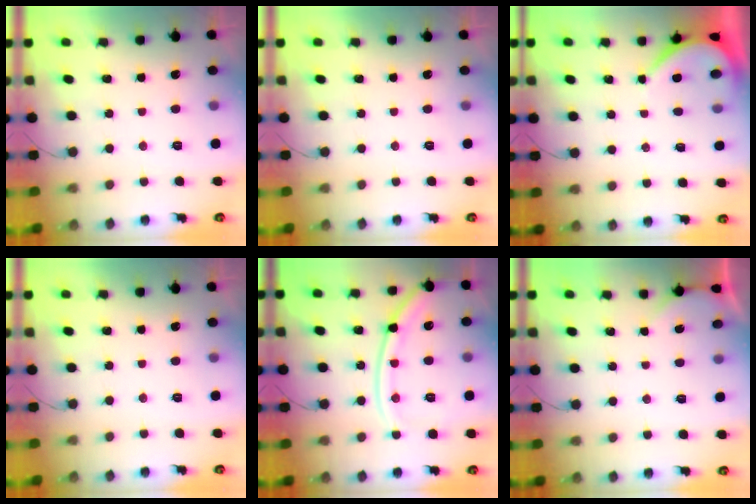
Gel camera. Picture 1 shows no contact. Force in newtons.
{"total": 0.0}
{"total": 3.9, "press": 3.8, "slide": 0.6}
{"total": 0.0}
{"total": 15.4, "press": 15.3, "slide": 1.5}
{"total": 0.0}